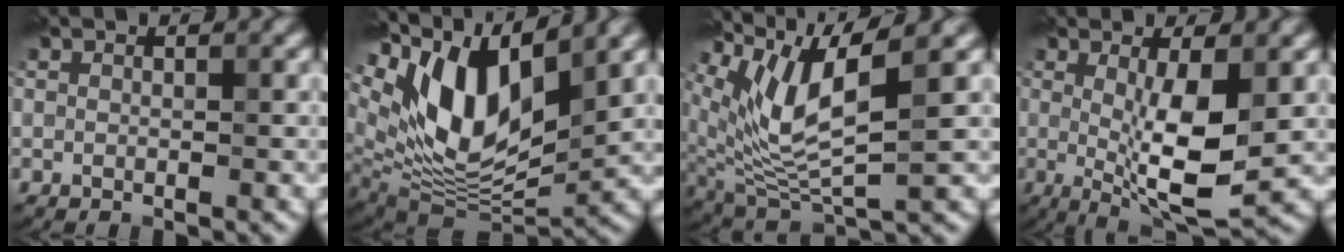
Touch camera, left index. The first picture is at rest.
{"total": 12.6, "force": [5.2, 5.5, 10.1], "torque": [-0.187, 0.001, 0.099]}
{"total": 8.1, "force": [3.6, 2.2, 6.9], "torque": [-0.151, -0.002, 0.075]}
{"total": 6.8, "force": [0.4, 1.5, 6.6], "torque": [-0.108, -0.011, 0.011]}